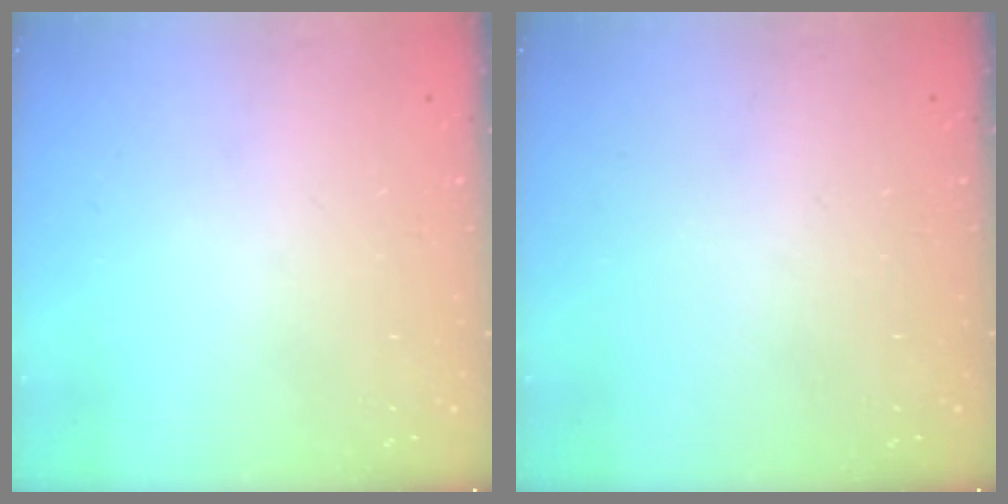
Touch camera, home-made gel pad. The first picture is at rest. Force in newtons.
{"total": 0.0}